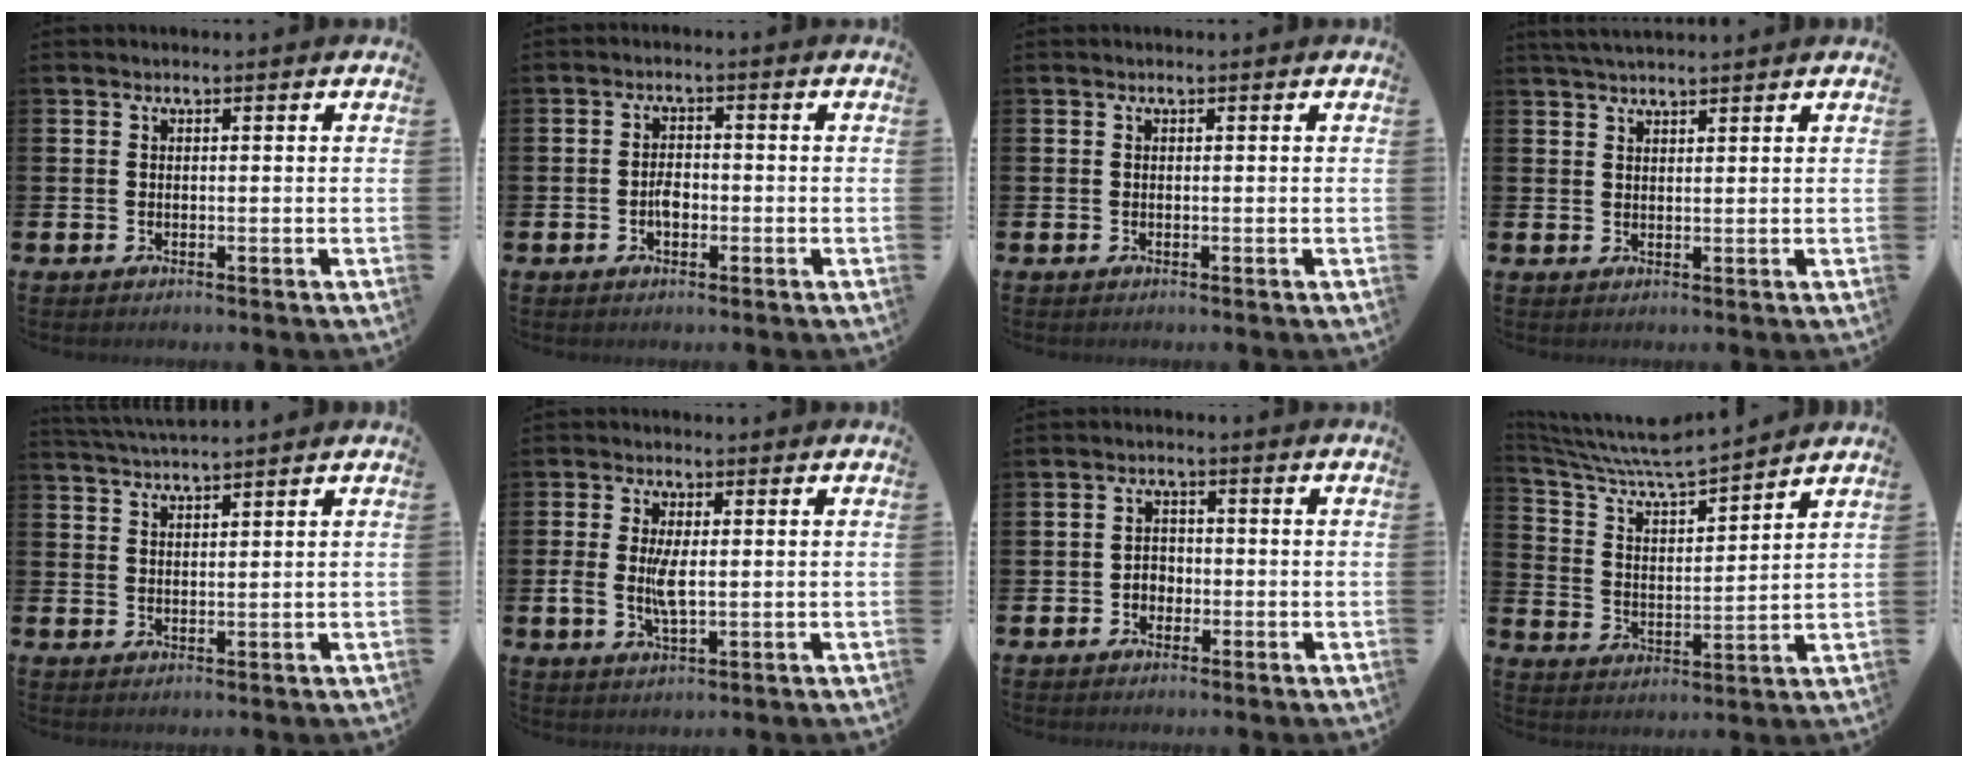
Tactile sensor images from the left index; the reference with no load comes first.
{"total": 2.4, "force": [-0.6, 1.4, 1.8], "torque": [-0.021, -0.001, -0.015]}
{"total": 0.0}
{"total": 2.7, "force": [2.6, 0.2, 0.7], "torque": [-0.013, -0.007, 0.047]}
{"total": 3.3, "force": [3.3, -0.2, 0.2], "torque": [-0.008, -0.015, 0.060]}
{"total": 4.4, "force": [0.2, 1.9, 3.9], "torque": [-0.063, -0.001, 0.001]}
{"total": 2.2, "force": [-0.8, 1.8, 0.7], "torque": [-0.013, 0.005, -0.021]}
{"total": 7.4, "force": [7.1, 0.6, 2.0], "torque": [-0.072, -0.060, 0.121]}